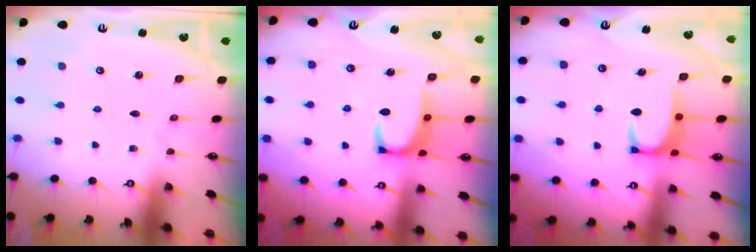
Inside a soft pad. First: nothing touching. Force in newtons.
{"total": 3.5, "press": 3.4, "slide": 0.8}
{"total": 2.6, "press": 2.6, "slide": 0.5}